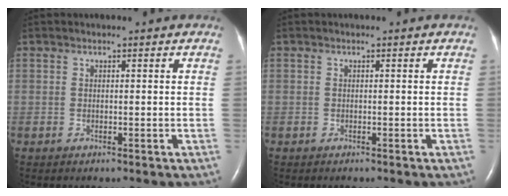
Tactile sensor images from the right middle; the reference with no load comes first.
{"total": 0.0}